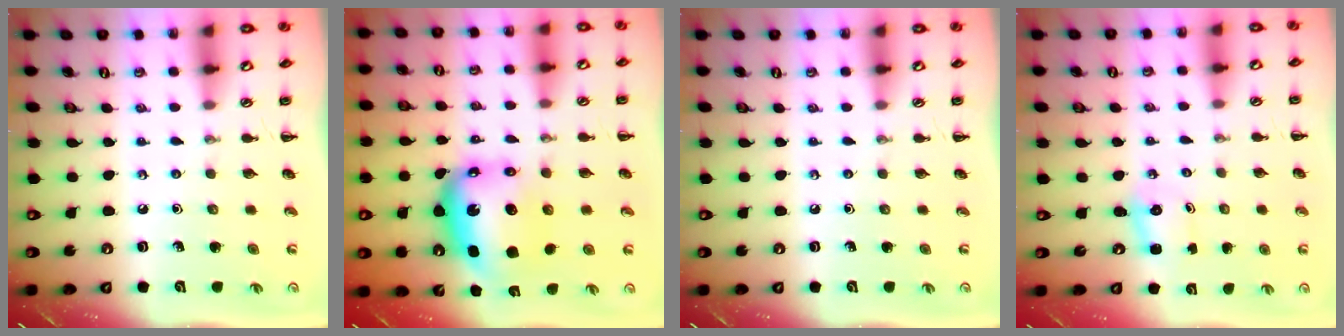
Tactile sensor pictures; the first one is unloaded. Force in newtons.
{"total": 9.5, "press": 8.9, "slide": 3.2}
{"total": 0.0}
{"total": 2.4, "press": 2.4, "slide": 0.6}